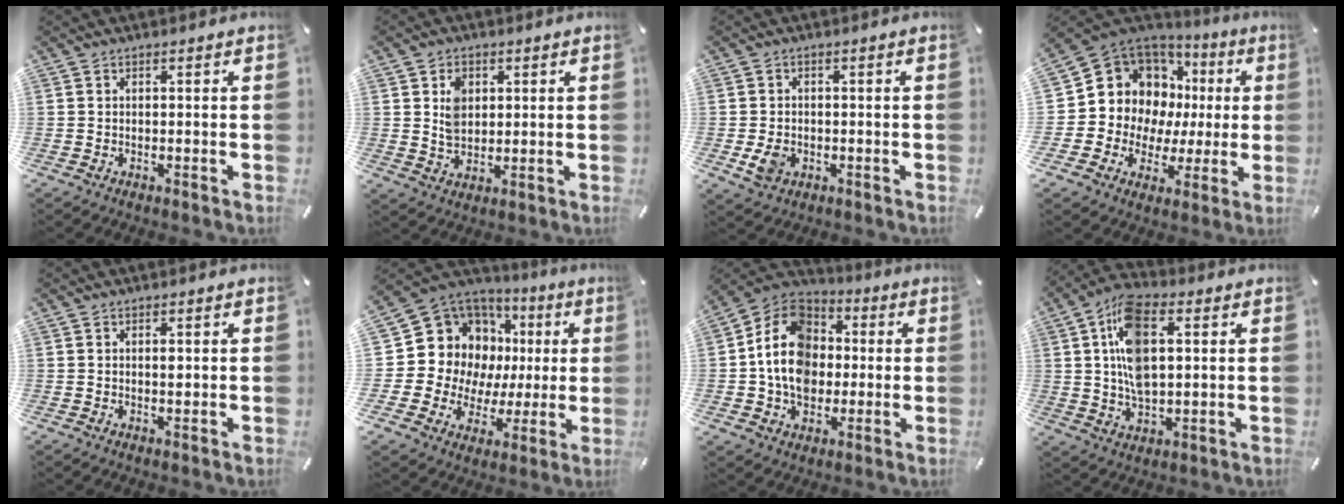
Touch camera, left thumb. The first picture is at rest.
{"total": 5.8, "force": [1.5, 4.7, 3.1], "torque": [-0.055, 0.002, 0.026]}
{"total": 4.3, "force": [-1.0, 3.5, 2.3], "torque": [-0.049, -0.004, -0.020]}
{"total": 12.3, "force": [4.3, 11.0, 3.5], "torque": [-0.071, -0.060, 0.099]}
{"total": 1.2, "force": [0.2, 0.6, 1.1], "torque": [-0.023, 0.002, 0.003]}
{"total": 14.5, "force": [4.7, 12.8, 4.7], "torque": [-0.087, -0.057, 0.116]}
{"total": 15.2, "force": [-0.9, 12.9, 8.1], "torque": [-0.181, 0.019, -0.016]}
{"total": 13.6, "force": [2.9, 7.7, 10.9], "torque": [-0.211, 0.000, 0.049]}